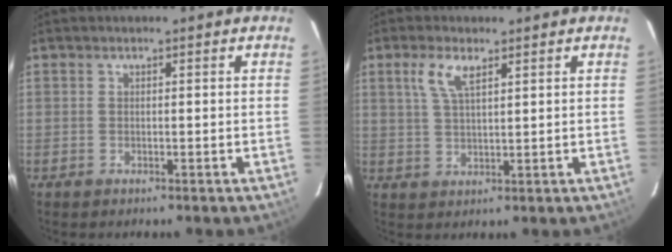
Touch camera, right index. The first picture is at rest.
{"total": 4.9, "force": [2.6, 1.7, 3.8], "torque": [-0.079, 0.007, 0.053]}